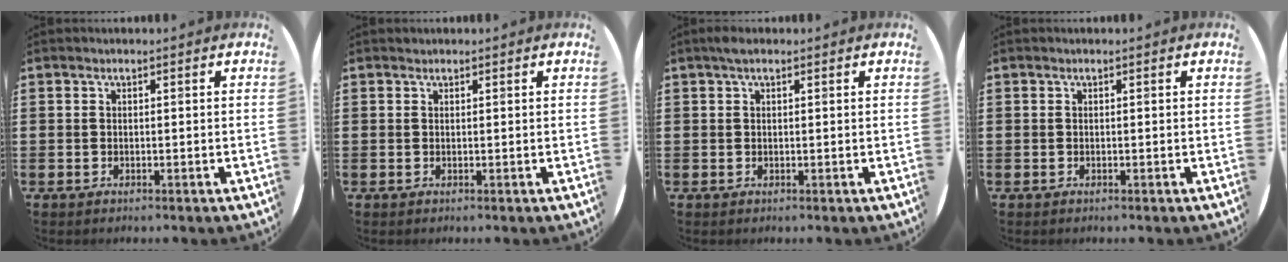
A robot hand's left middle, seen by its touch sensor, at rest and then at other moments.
{"total": 0.0}
{"total": 1.1, "force": [0.7, 0.4, 0.8], "torque": [-0.016, 0.005, 0.011]}
{"total": 0.0}